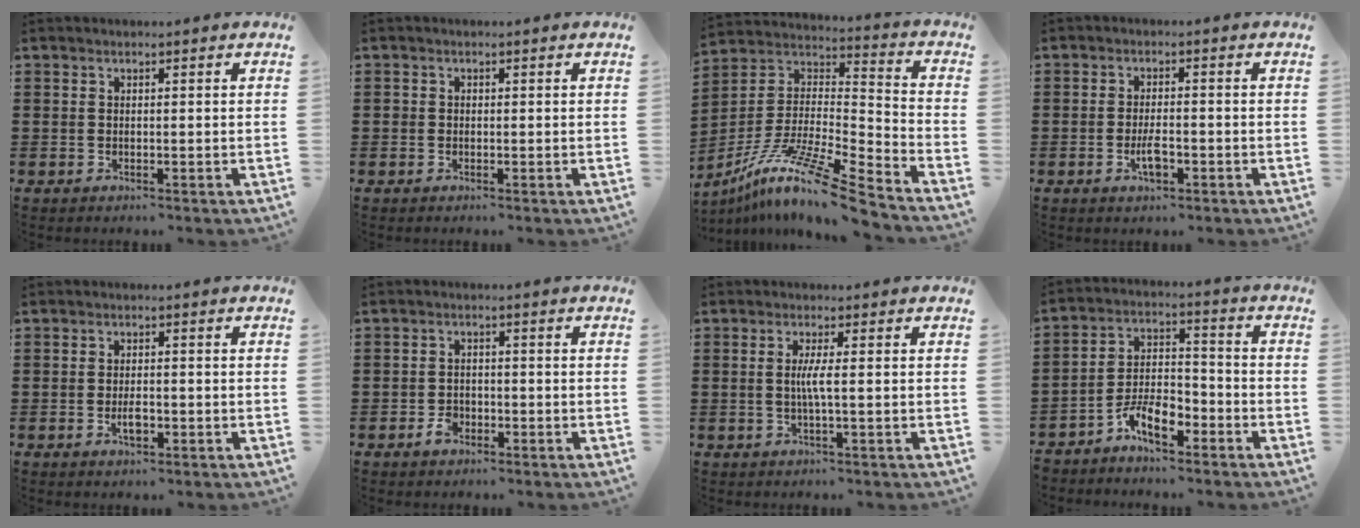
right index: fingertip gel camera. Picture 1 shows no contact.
{"total": 0.8, "force": [-0.2, 0.7, 0.3], "torque": [-0.007, 0.004, -0.005]}
{"total": 13.5, "force": [-10.4, 0.4, 8.6], "torque": [-0.167, 0.008, -0.203]}
{"total": 3.8, "force": [-1.5, 1.2, 3.2], "torque": [-0.070, -0.003, -0.029]}
{"total": 2.7, "force": [-1.0, 1.0, 2.4], "torque": [-0.051, -0.003, -0.019]}
{"total": 2.4, "force": [-1.4, 1.5, 1.3], "torque": [-0.025, 0.002, -0.028]}
{"total": 2.9, "force": [-0.1, -0.1, 2.9], "torque": [-0.061, -0.009, -0.007]}
{"total": 6.7, "force": [-4.8, 2.7, 3.8], "torque": [-0.076, 0.013, -0.093]}